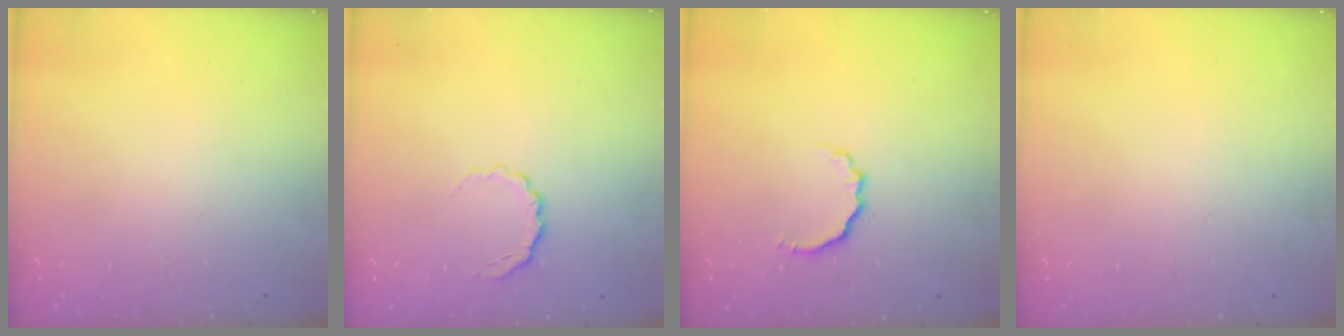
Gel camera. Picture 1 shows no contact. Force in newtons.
{"total": 4.7, "press": 4.5, "slide": 1.3}
{"total": 4.1, "press": 3.9, "slide": 1.0}
{"total": 0.0}